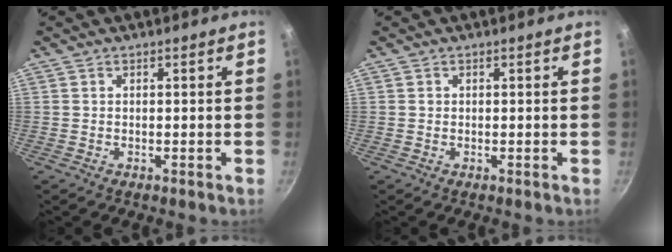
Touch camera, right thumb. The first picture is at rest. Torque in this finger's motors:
{"motor_torque": [0.26, 0.21, 0.25, 0.09, 0.00]}